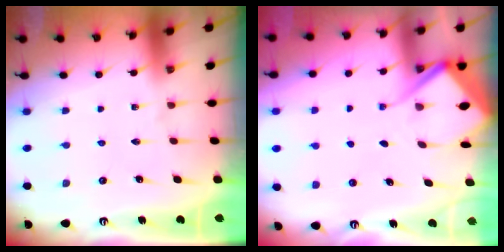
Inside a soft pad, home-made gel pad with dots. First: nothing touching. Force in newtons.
{"total": 6.7, "press": 6.7, "slide": 0.7}